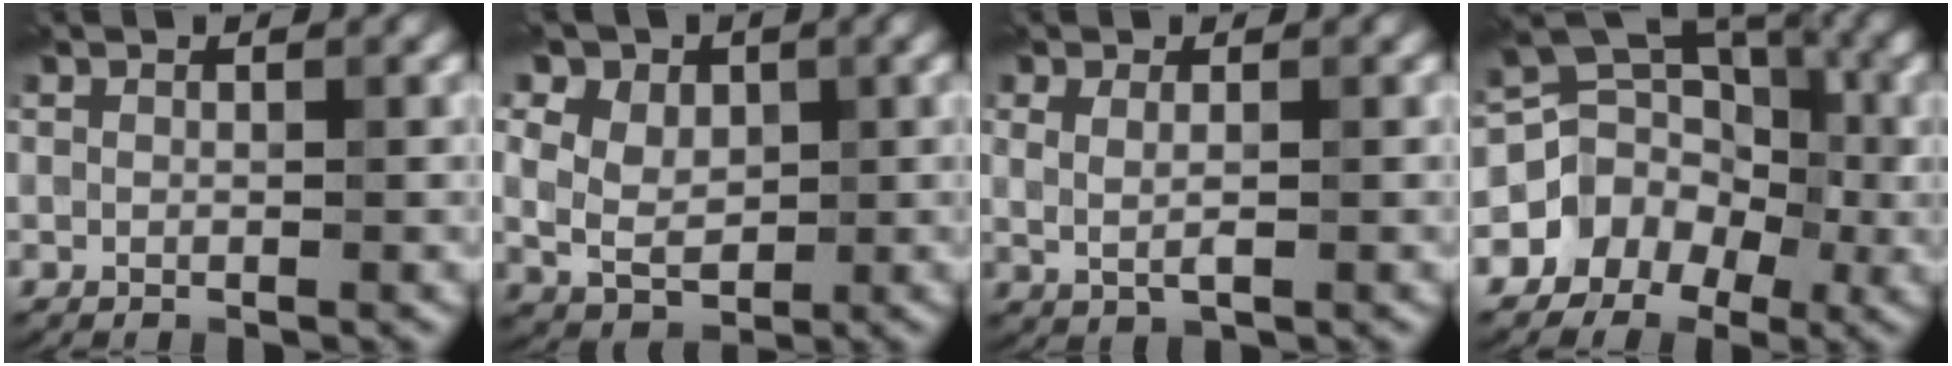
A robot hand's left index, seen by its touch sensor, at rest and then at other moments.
{"total": 12.1, "force": [5.8, 8.4, 6.5], "torque": [-0.130, 0.046, 0.079]}
{"total": 1.7, "force": [0.4, 0.8, 1.5], "torque": [-0.035, 0.002, 0.012]}
{"total": 7.8, "force": [-2.2, 6.6, 3.4], "torque": [-0.025, 0.014, -0.054]}